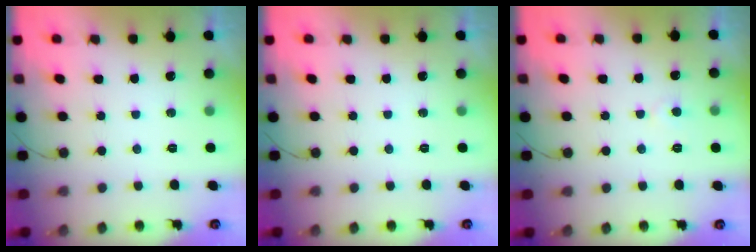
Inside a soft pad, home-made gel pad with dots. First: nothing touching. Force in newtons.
{"total": 0.0}
{"total": 2.7, "press": 2.7, "slide": 0.2}